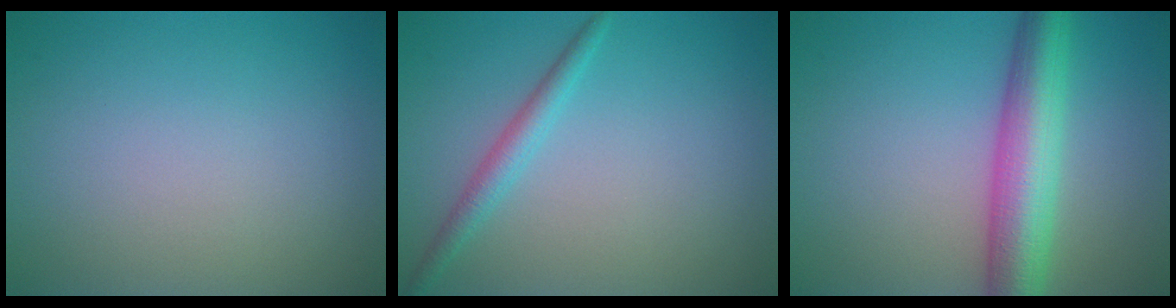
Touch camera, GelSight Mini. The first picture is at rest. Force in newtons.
{"total": 2.0, "press": 2.0, "slide": 0.1}
{"total": 7.0, "press": 7.0, "slide": 0.0}